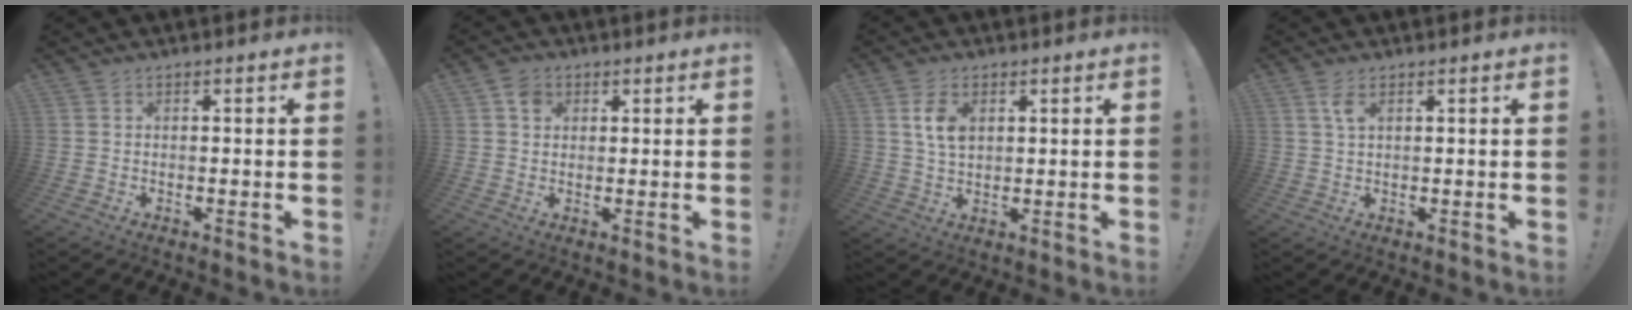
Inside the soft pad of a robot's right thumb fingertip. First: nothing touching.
{"total": 3.9, "force": [1.6, 3.1, 1.6], "torque": [-0.022, -0.001, 0.029]}
{"total": 6.5, "force": [2.2, 4.0, 4.6], "torque": [-0.077, -0.010, 0.037]}
{"total": 3.2, "force": [1.3, 1.2, 2.6], "torque": [-0.048, -0.002, 0.022]}